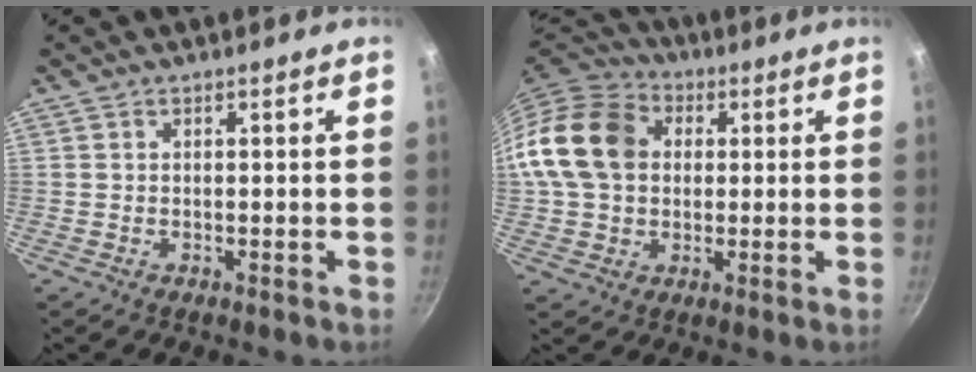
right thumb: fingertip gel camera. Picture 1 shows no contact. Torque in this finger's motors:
{"motor_torque": [0.46, 0.84, 0.58, -0.51, 0.17]}